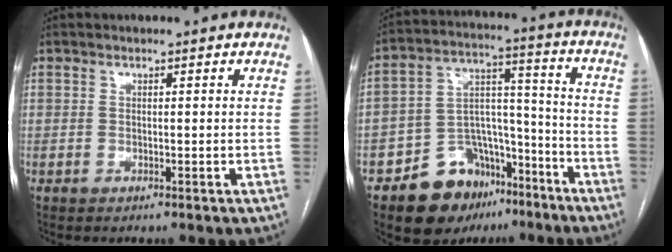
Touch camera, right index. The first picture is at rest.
{"total": 14.4, "force": [-9.5, 9.1, 5.9], "torque": [-0.084, 0.057, -0.144]}